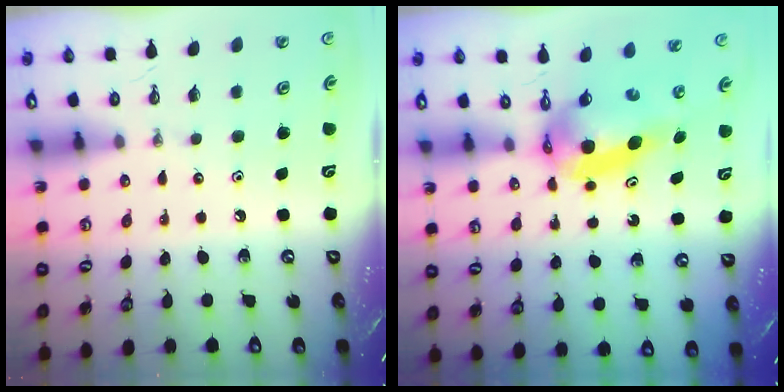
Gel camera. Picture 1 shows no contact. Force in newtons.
{"total": 6.0, "press": 5.9, "slide": 0.4}